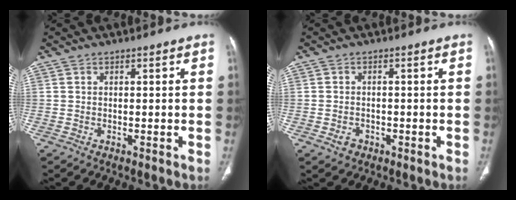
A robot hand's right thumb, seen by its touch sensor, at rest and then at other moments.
{"total": 2.2, "force": [-1.0, 1.7, 0.9], "torque": [-0.014, 0.009, -0.011]}